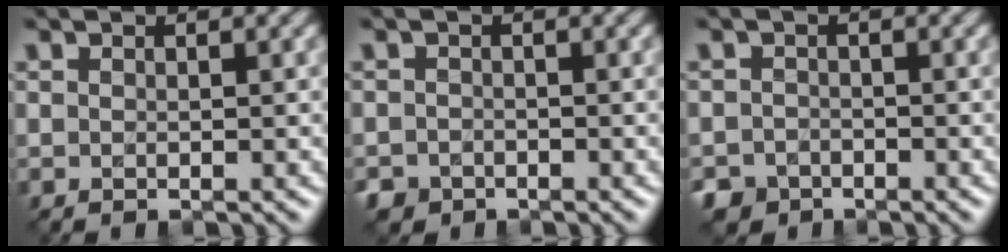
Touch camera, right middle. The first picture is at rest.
{"total": 1.7, "force": [-1.0, 1.3, 0.0], "torque": [0.005, -0.009, -0.017]}
{"total": 2.7, "force": [-1.9, 2.0, 0.1], "torque": [0.006, -0.001, -0.031]}